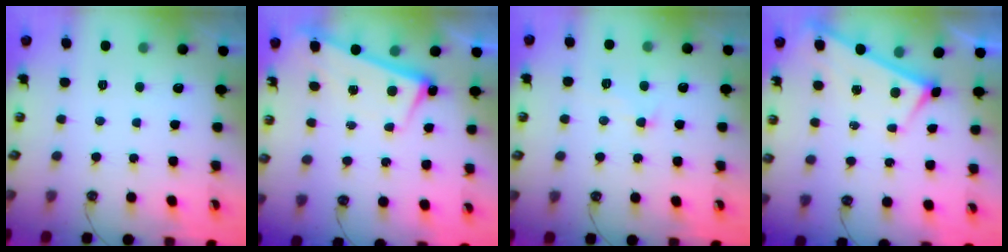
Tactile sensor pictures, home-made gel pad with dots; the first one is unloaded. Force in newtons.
{"total": 2.8, "press": 2.6, "slide": 1.1}
{"total": 1.6, "press": 1.4, "slide": 0.7}
{"total": 3.0, "press": 3.0, "slide": 0.2}